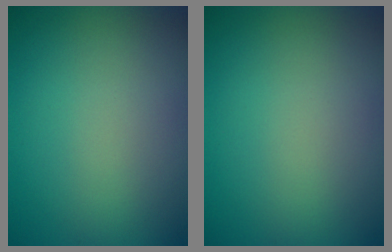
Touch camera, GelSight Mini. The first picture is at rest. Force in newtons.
{"total": 0.0}